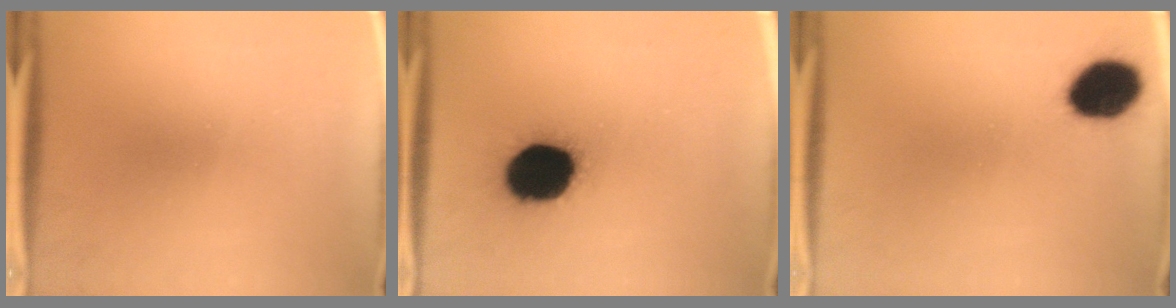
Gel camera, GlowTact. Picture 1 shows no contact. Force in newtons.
{"total": 18.7}
{"total": 12.0}